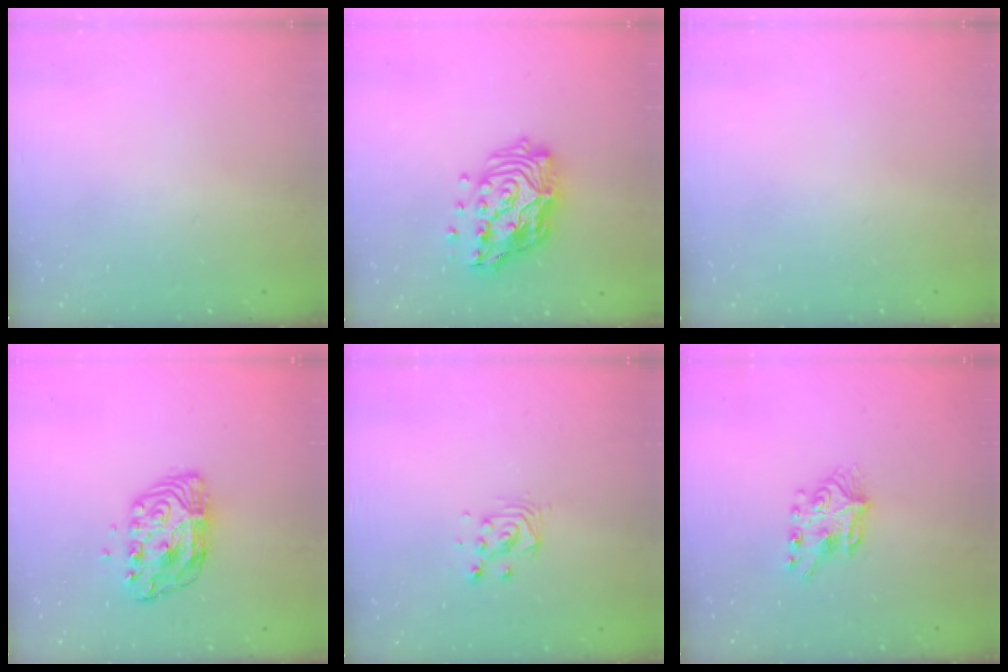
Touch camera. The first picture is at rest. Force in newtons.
{"total": 16.3, "press": 16.2, "slide": 1.6}
{"total": 0.0}
{"total": 9.7, "press": 9.7, "slide": 0.9}
{"total": 3.9, "press": 3.9, "slide": 0.2}
{"total": 6.9, "press": 6.9, "slide": 0.5}